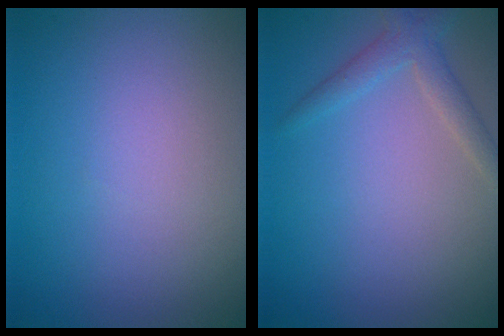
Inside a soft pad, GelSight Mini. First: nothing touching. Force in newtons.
{"total": 2.0, "press": 2.0, "slide": 0.1}